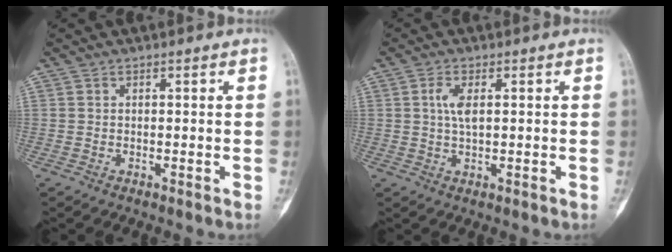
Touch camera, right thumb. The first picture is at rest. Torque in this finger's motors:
{"motor_torque": [0.45, 0.48, 0.35, -0.36, 0.13]}